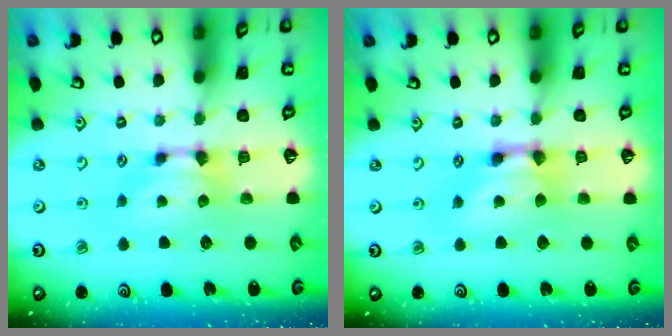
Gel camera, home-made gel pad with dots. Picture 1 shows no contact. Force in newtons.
{"total": 3.1, "press": 3.1, "slide": 0.3}